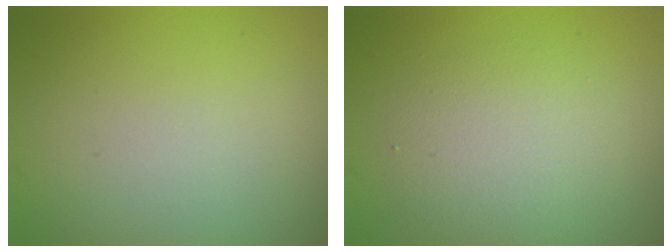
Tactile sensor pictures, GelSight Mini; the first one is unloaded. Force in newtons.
{"total": 3.6, "press": 3.6, "slide": 0.3}